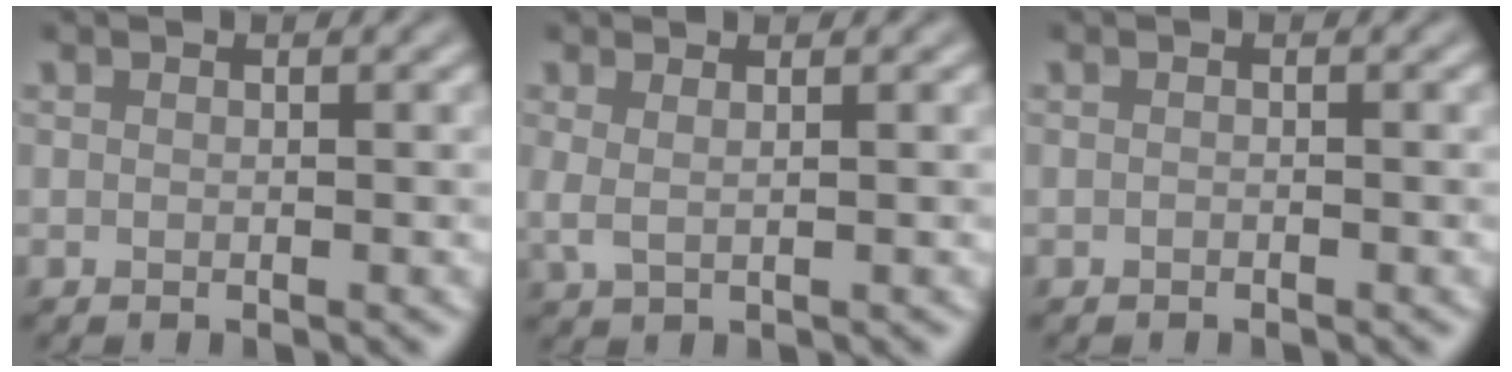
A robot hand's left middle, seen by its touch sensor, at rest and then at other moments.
{"total": 1.4, "force": [0.5, 0.5, 1.2], "torque": [-0.020, -0.003, 0.009]}
{"total": 0.0}